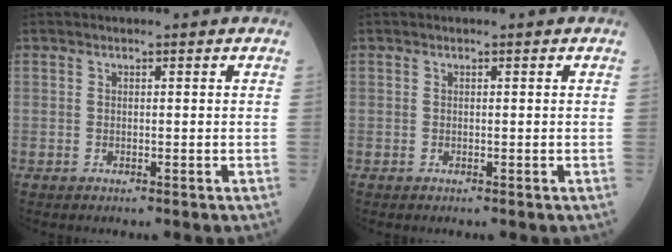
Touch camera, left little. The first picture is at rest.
{"total": 0.0}